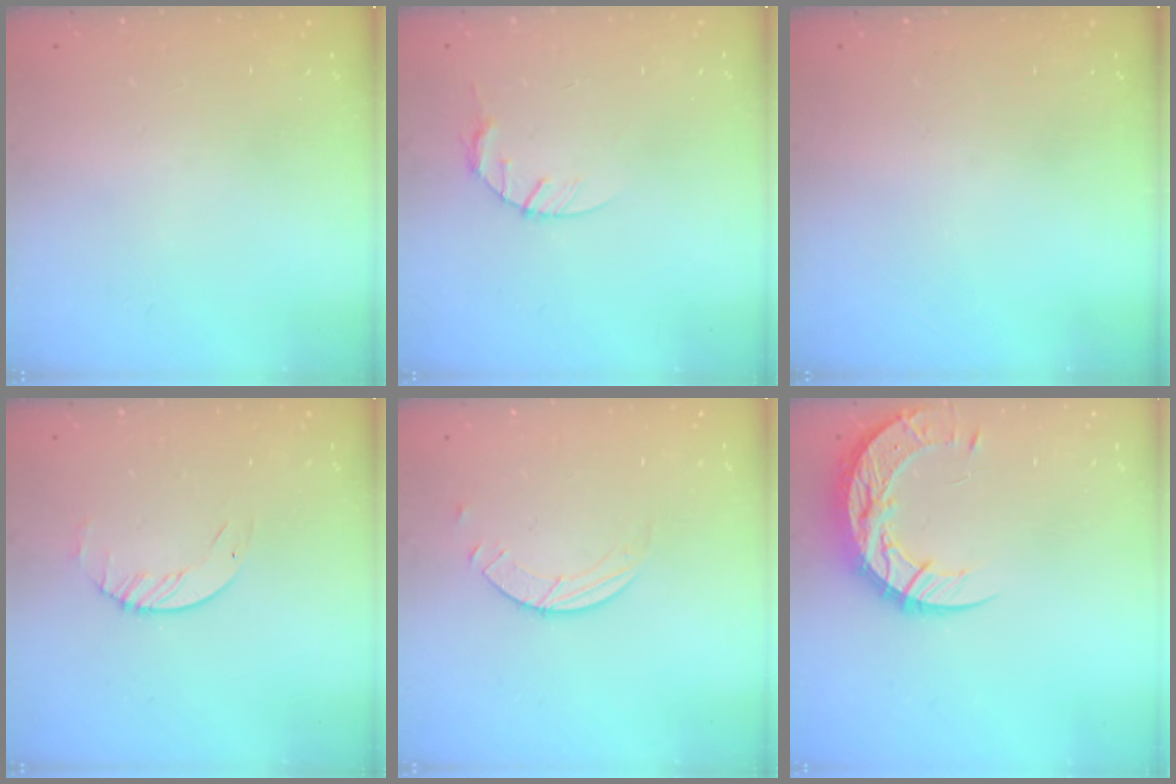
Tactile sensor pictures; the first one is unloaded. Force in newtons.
{"total": 4.6, "press": 4.6, "slide": 0.6}
{"total": 0.0}
{"total": 1.7, "press": 1.7, "slide": 0.2}
{"total": 2.5, "press": 2.4, "slide": 0.2}
{"total": 13.5, "press": 13.5, "slide": 1.0}